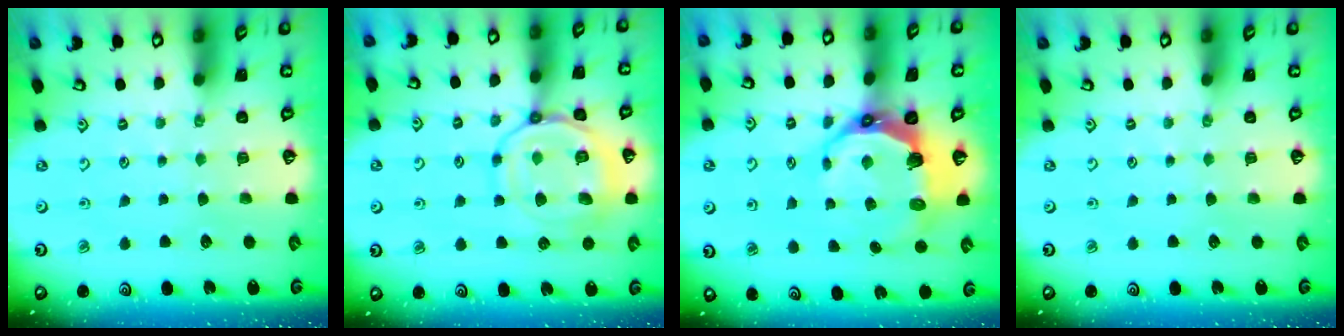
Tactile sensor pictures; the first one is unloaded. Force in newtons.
{"total": 15.2, "press": 15.1, "slide": 1.4}
{"total": 10.5, "press": 8.8, "slide": 5.8}
{"total": 0.0}